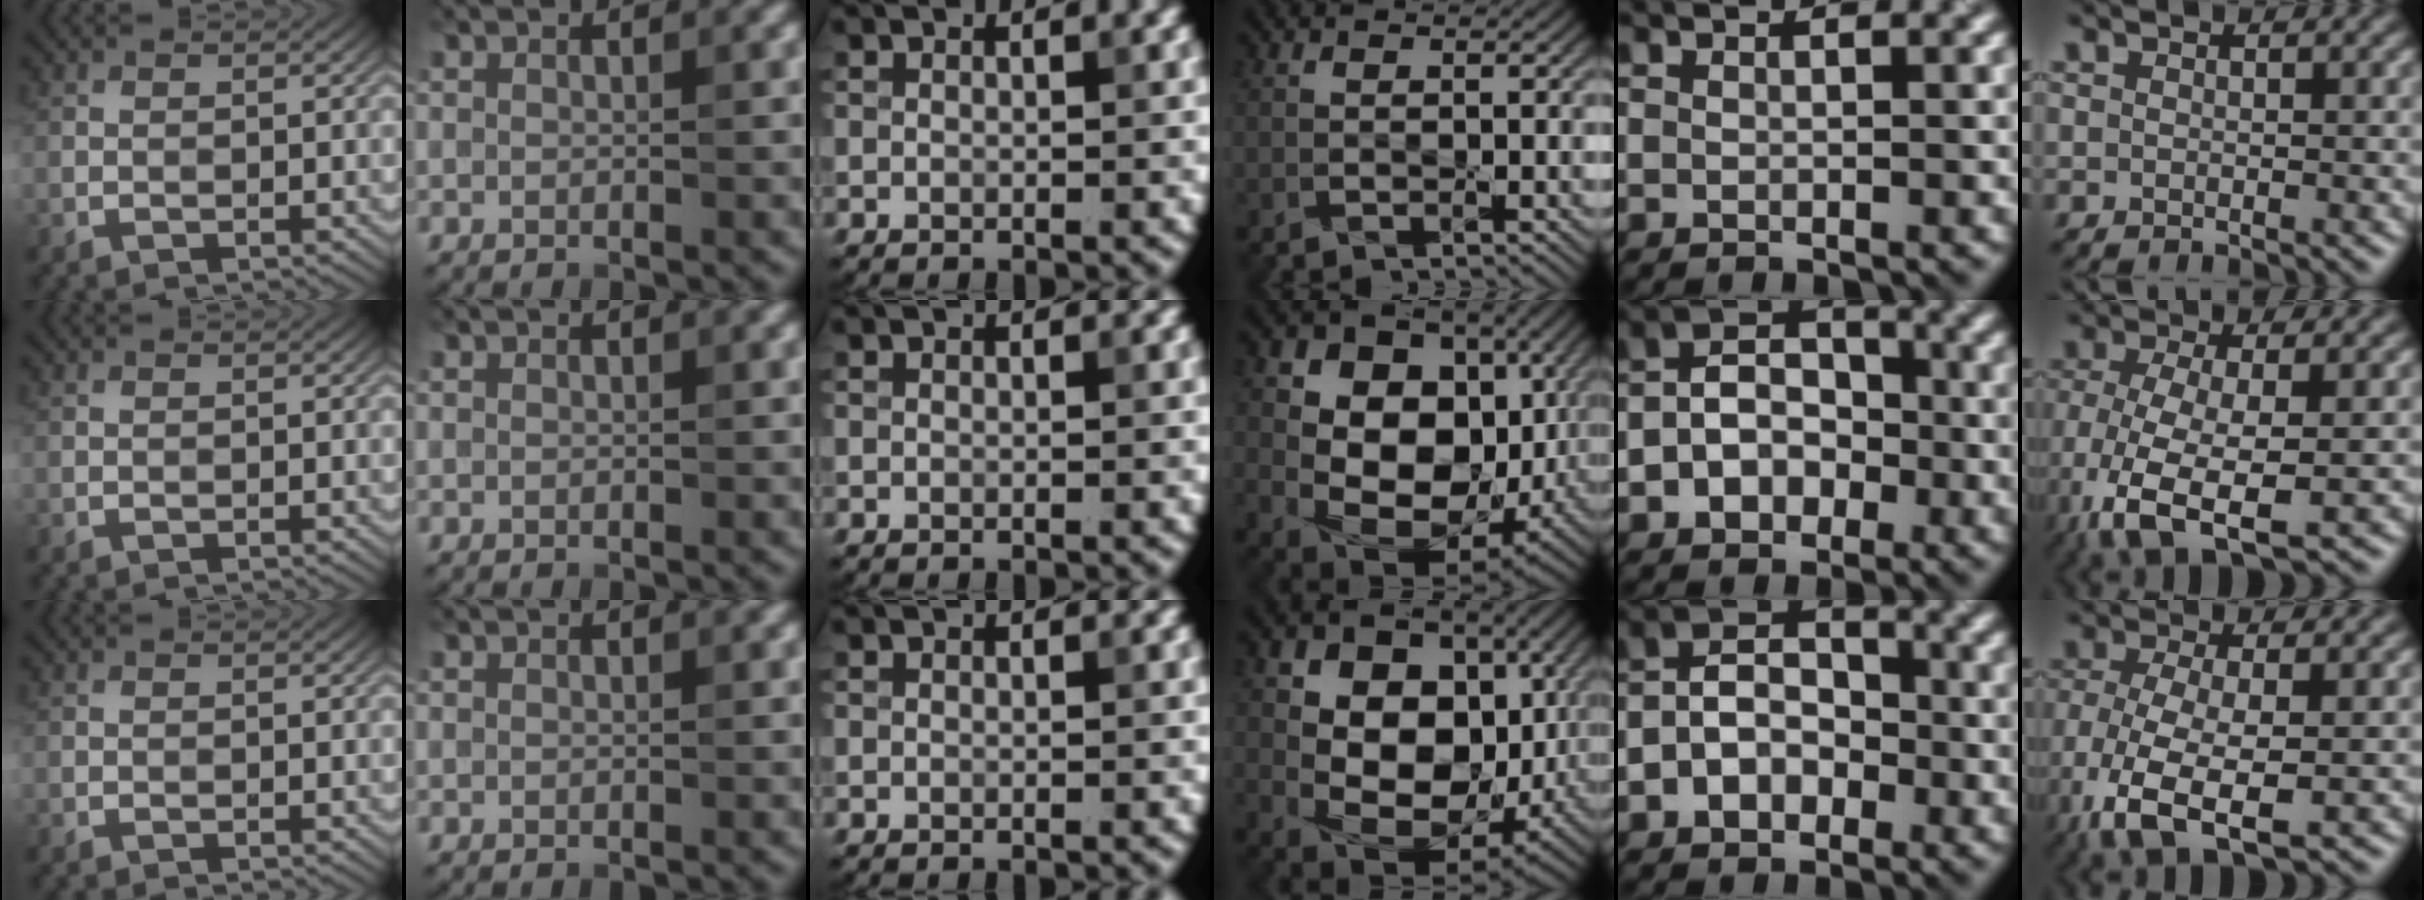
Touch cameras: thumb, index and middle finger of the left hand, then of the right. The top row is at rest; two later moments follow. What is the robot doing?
{"motion": "wipe", "object": "laptop"}